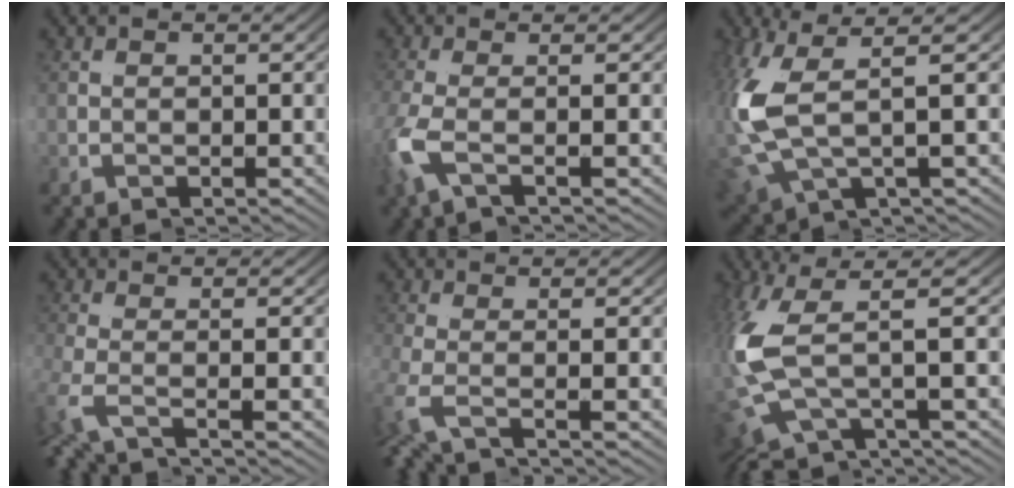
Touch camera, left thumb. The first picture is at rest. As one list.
[{"total": 1.7, "force": [-0.2, -1.4, 1.0], "torque": [-0.045, 0.008, -0.009]}, {"total": 4.1, "force": [0.0, 1.1, 3.9], "torque": [-0.136, -0.002, 0.014]}, {"total": 1.5, "force": [0.2, -1.2, 1.0], "torque": [-0.032, 0.004, -0.004]}, {"total": 1.6, "force": [0.5, -1.3, 0.9], "torque": [-0.026, 0.004, 0.002]}, {"total": 3.2, "force": [-0.5, -0.5, 3.1], "torque": [-0.109, 0.008, 0.002]}]